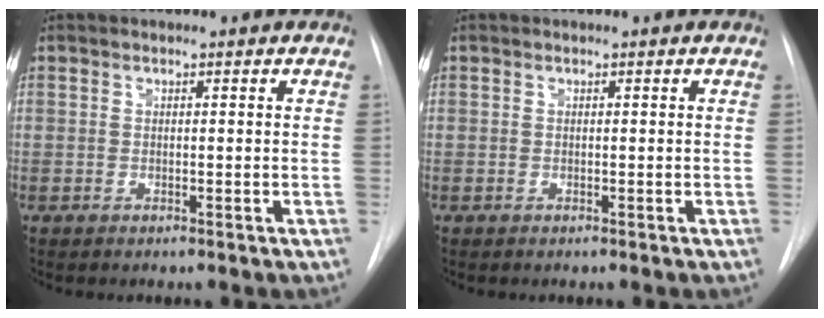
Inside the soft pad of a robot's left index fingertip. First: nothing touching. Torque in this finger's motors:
{"motor_torque": [-0.07, 0.08, 0.00, 0.00]}